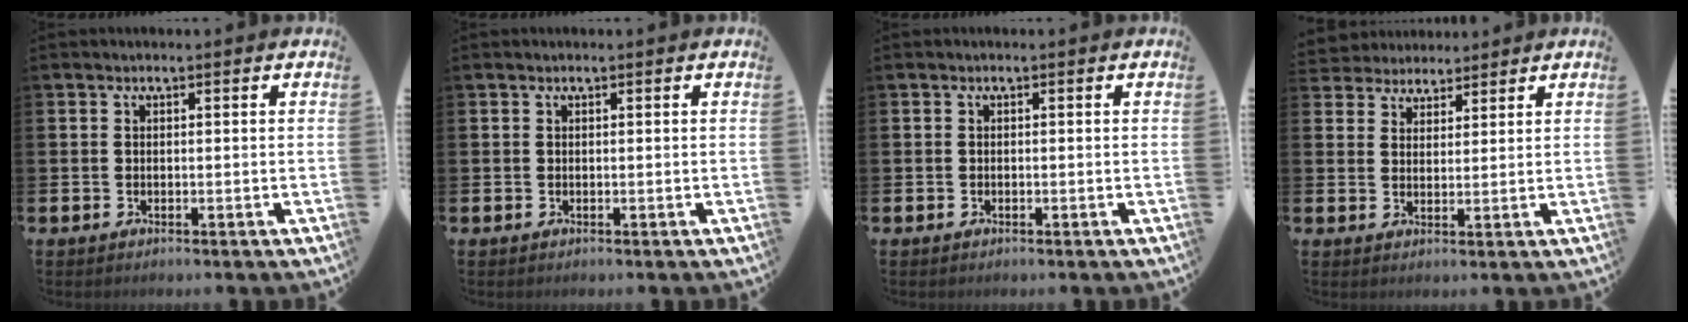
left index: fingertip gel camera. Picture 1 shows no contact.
{"total": 0.0}
{"total": 0.0}
{"total": 3.8, "force": [3.5, 1.3, -0.7], "torque": [-0.010, -0.013, 0.065]}